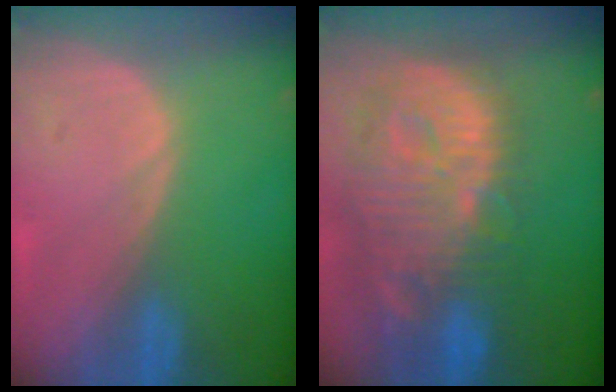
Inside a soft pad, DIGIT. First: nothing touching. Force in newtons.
{"total": 14.1, "press": 12.4, "slide": 6.9}